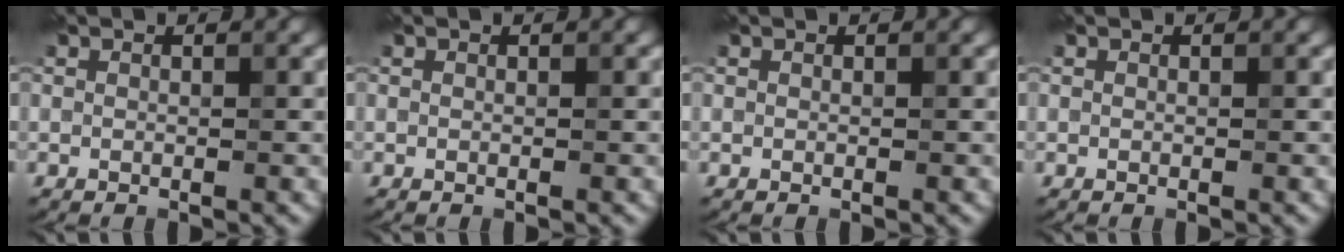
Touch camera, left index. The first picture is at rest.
{"total": 0.0}
{"total": 0.0}
{"total": 0.0}